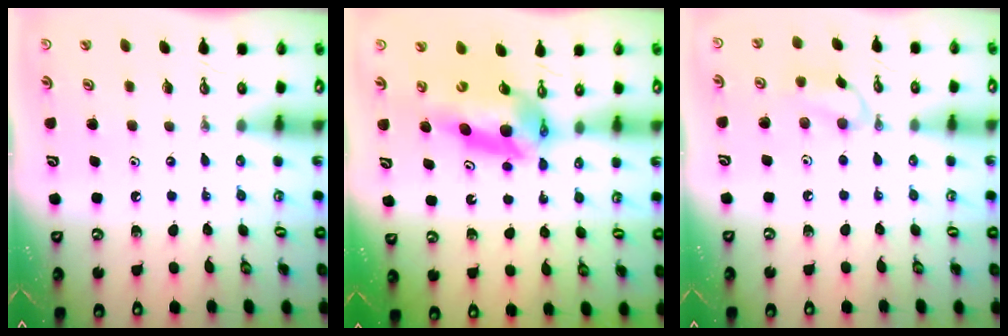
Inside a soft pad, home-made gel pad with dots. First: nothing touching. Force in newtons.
{"total": 9.8, "press": 9.8, "slide": 1.0}
{"total": 7.9, "press": 7.9, "slide": 0.4}